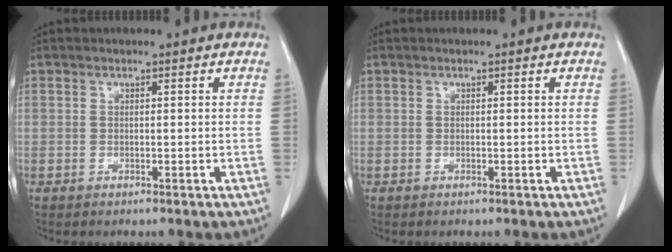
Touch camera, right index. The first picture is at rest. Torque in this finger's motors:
{"motor_torque": [0.00, 0.00, 0.00, 0.00]}